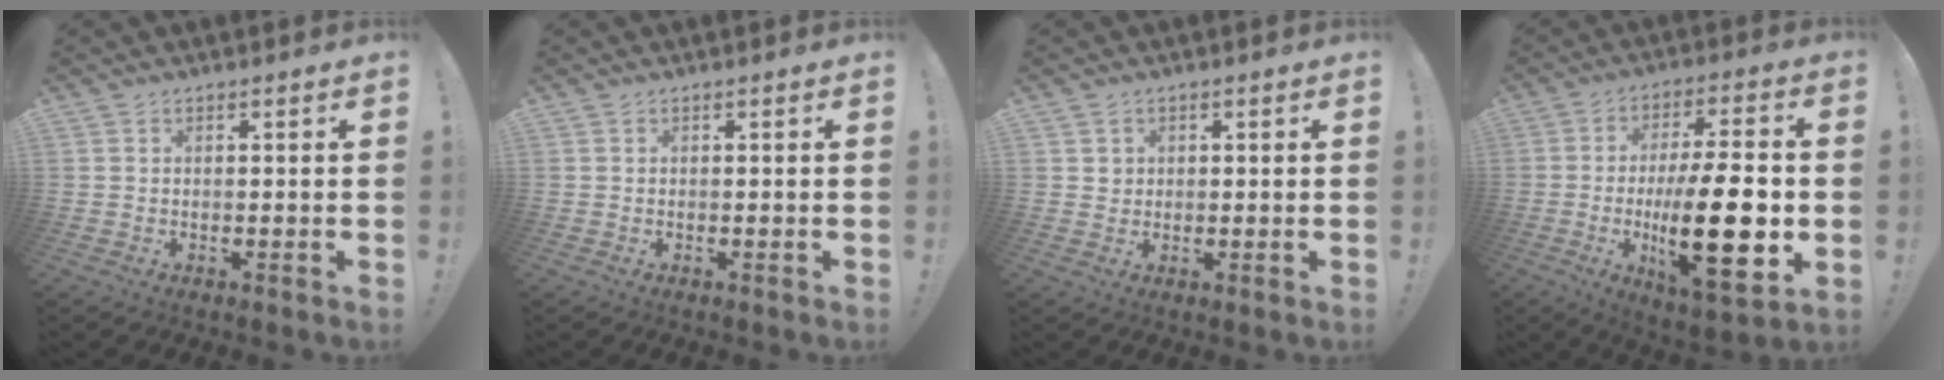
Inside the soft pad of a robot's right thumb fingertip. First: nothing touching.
{"total": 0.0}
{"total": 2.2, "force": [0.8, 2.0, 0.3], "torque": [0.000, -0.004, 0.014]}
{"total": 22.7, "force": [-3.6, 6.8, 21.3], "torque": [-0.348, -0.008, -0.054]}